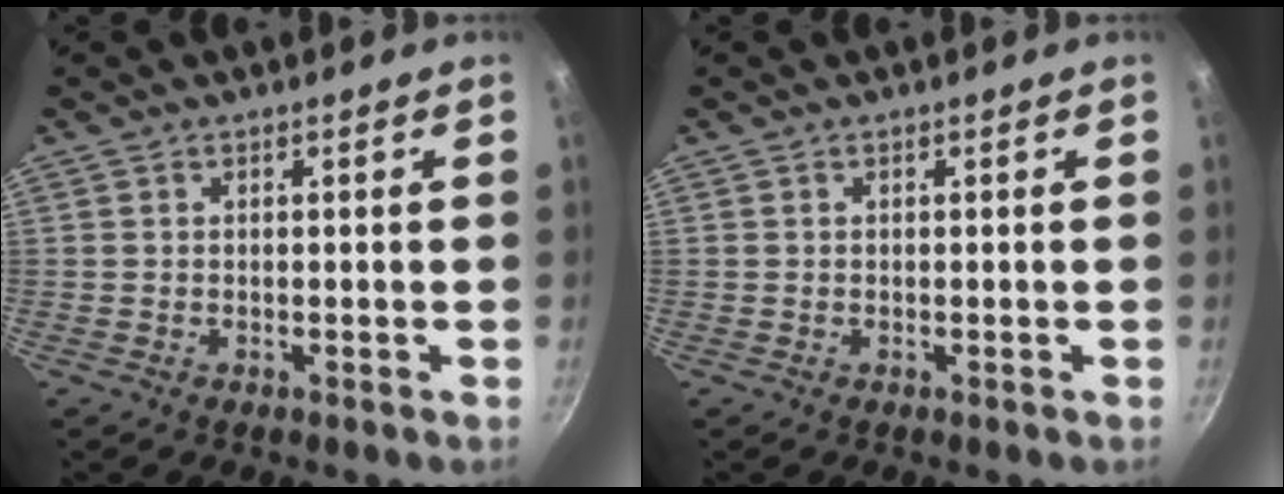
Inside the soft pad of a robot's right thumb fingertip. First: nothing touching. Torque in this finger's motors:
{"motor_torque": [0.02, 0.18, 0.13, 0.04, 0.01]}